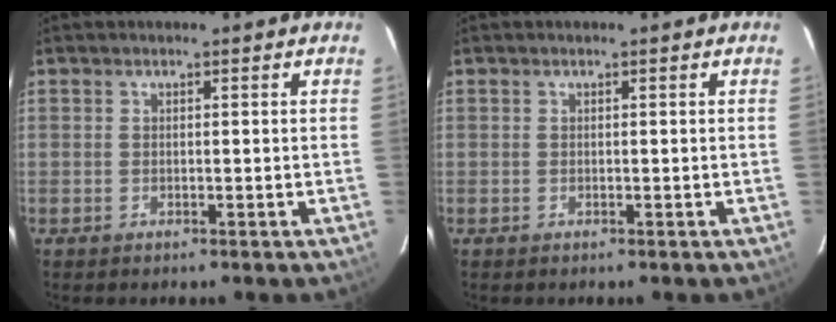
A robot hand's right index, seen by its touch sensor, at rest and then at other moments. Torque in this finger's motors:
{"motor_torque": [0.00, 0.00, 0.00, 0.00]}